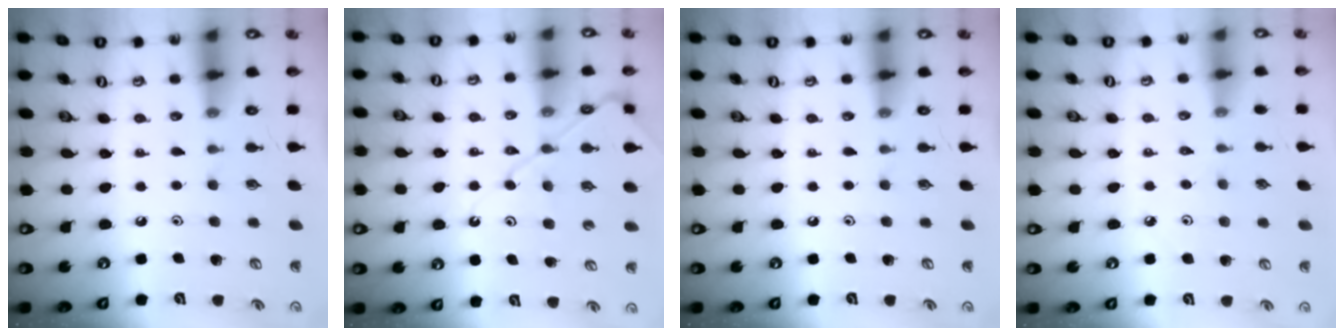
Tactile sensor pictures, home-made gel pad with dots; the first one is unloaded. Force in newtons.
{"total": 10.8, "press": 10.7, "slide": 1.1}
{"total": 0.0}
{"total": 2.6, "press": 2.5, "slide": 0.5}